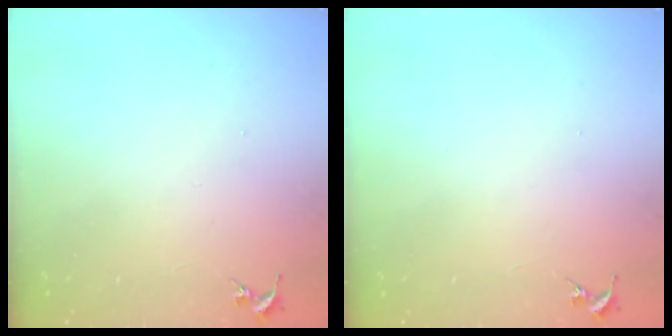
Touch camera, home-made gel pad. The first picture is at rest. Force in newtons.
{"total": 0.0}